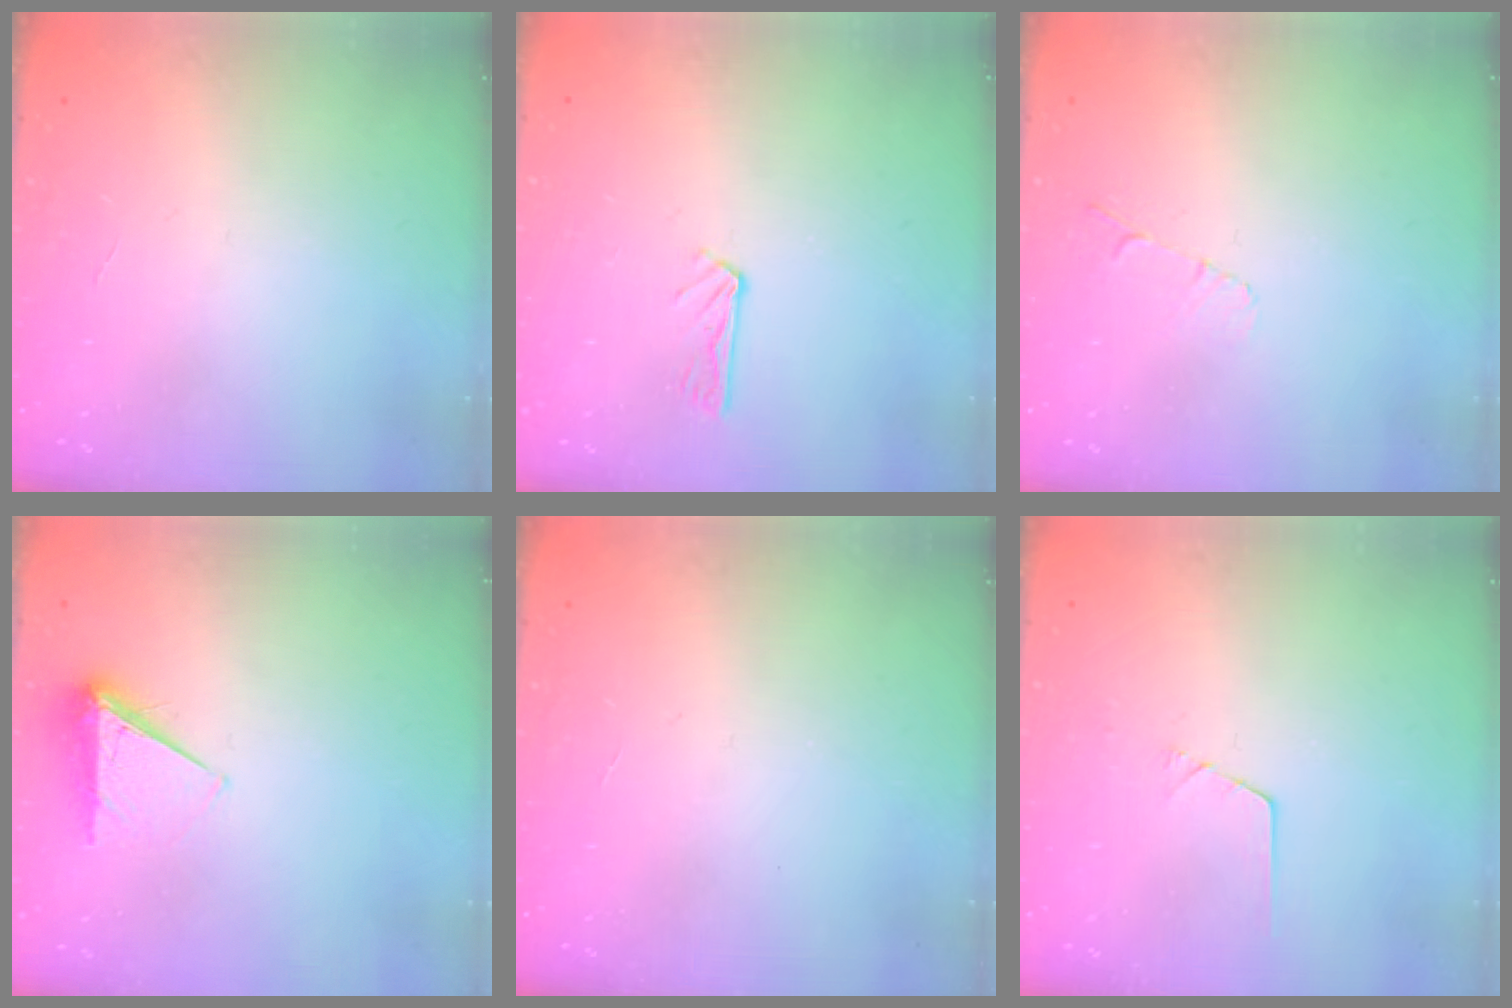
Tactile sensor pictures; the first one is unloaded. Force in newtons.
{"total": 2.9, "press": 2.9, "slide": 0.3}
{"total": 3.5, "press": 3.4, "slide": 0.4}
{"total": 5.3, "press": 5.3, "slide": 0.6}
{"total": 0.0}
{"total": 1.4, "press": 1.4, "slide": 0.1}